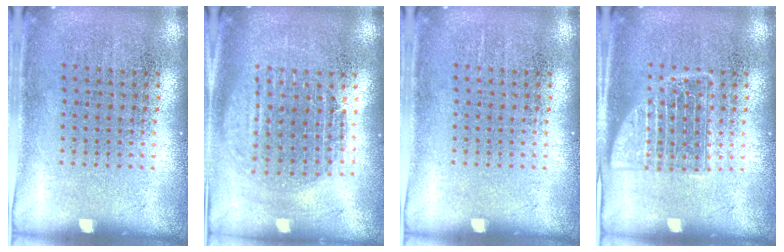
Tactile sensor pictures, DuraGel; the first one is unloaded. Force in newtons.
{"total": 1.7, "press": 1.5, "slide": 0.8}
{"total": 0.0}
{"total": 2.5, "press": 2.5, "slide": 0.4}